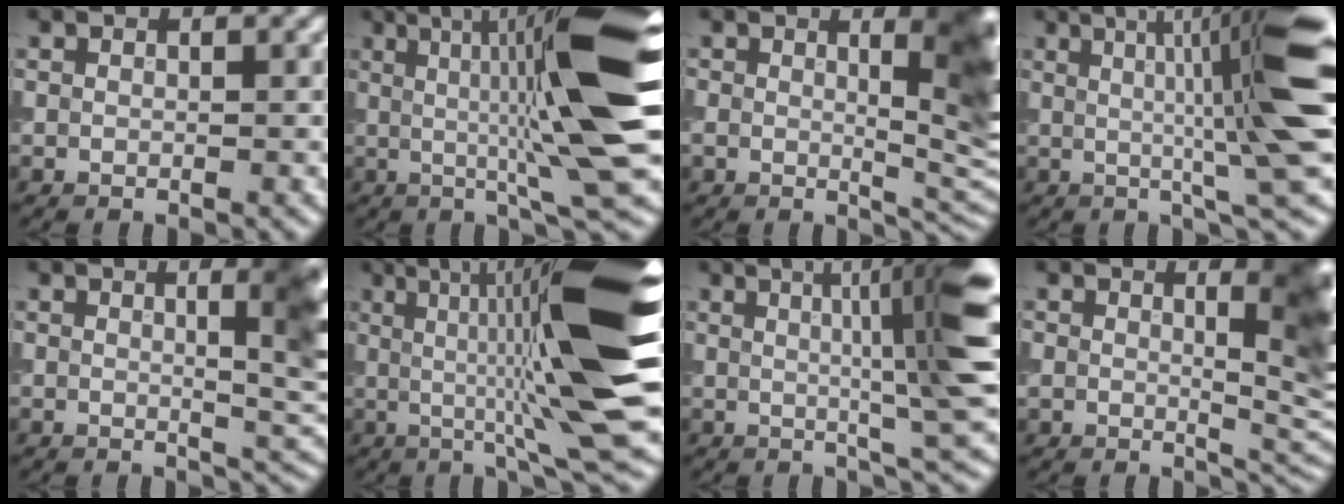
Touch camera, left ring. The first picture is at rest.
{"total": 12.7, "force": [1.2, 1.8, 12.6], "torque": [-0.166, 0.016, 0.014]}
{"total": 7.2, "force": [1.6, 2.2, 6.7], "torque": [-0.085, -0.009, 0.026]}
{"total": 12.4, "force": [1.9, 2.0, 12.1], "torque": [-0.144, 0.012, 0.021]}
{"total": 6.4, "force": [1.4, 1.7, 6.0], "torque": [-0.056, 0.003, 0.019]}
{"total": 14.2, "force": [1.1, 2.3, 13.9], "torque": [-0.193, 0.021, 0.014]}
{"total": 10.5, "force": [1.7, 1.8, 10.2], "torque": [-0.117, 0.015, 0.020]}
{"total": 6.6, "force": [1.7, 2.1, 6.0], "torque": [-0.076, -0.010, 0.029]}